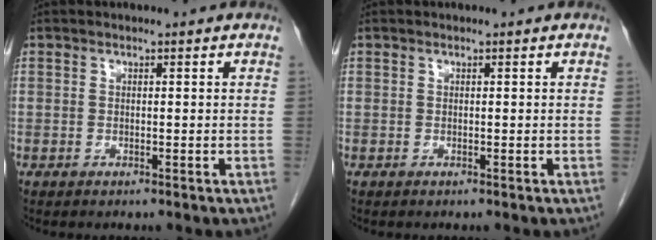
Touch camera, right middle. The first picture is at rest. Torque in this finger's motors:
{"motor_torque": [0.31, -0.11, 0.03, 0.00]}